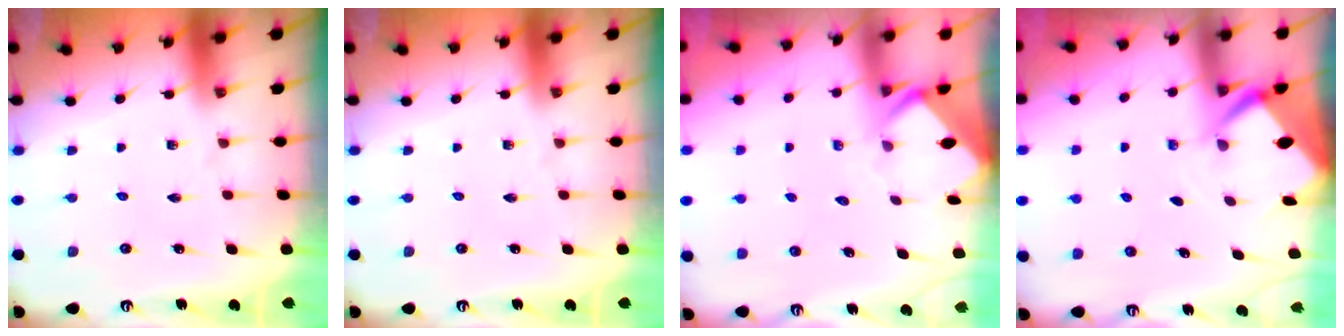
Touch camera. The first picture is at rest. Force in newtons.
{"total": 0.0}
{"total": 2.4, "press": 2.4, "slide": 0.1}
{"total": 3.2, "press": 3.2, "slide": 0.2}